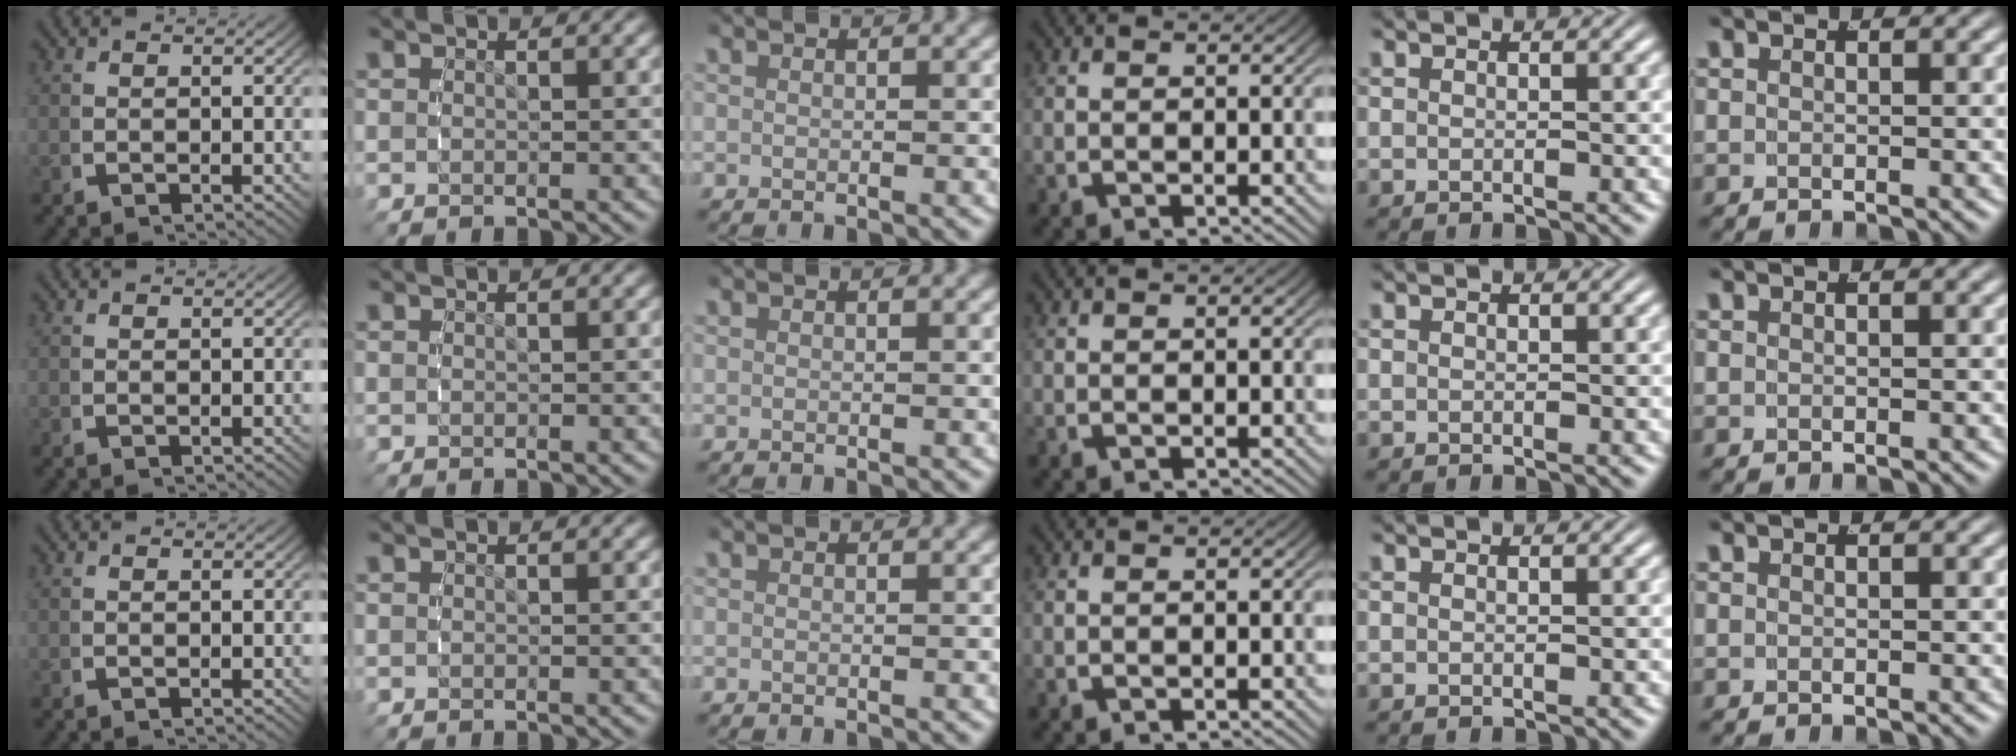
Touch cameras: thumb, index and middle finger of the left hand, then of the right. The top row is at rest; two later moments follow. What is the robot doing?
{"motion": "reach", "object": "hoodie"}